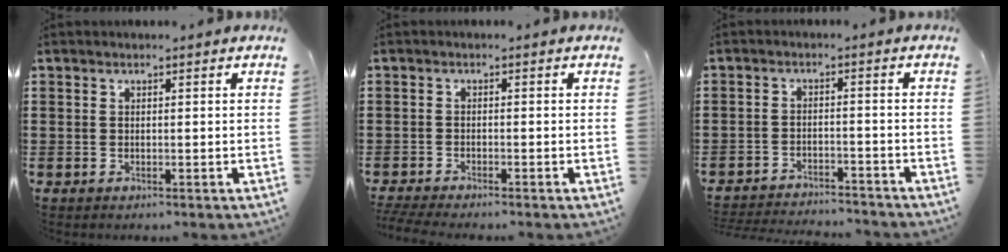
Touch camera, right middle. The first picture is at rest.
{"total": 1.8, "force": [-1.7, -0.2, 0.6], "torque": [-0.019, -0.006, -0.035]}
{"total": 3.3, "force": [-3.3, 0.1, 0.2], "torque": [-0.009, -0.001, -0.069]}